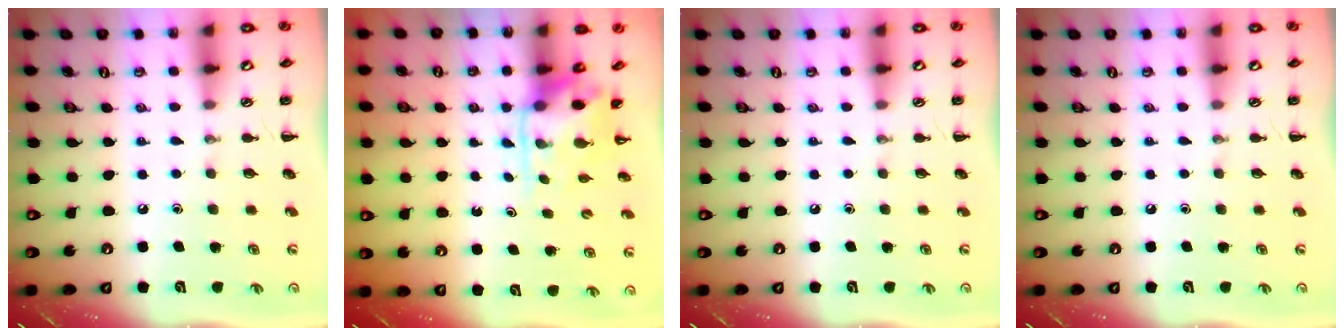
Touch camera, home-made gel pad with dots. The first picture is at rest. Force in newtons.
{"total": 3.5, "press": 3.4, "slide": 0.7}
{"total": 0.0}
{"total": 0.0}